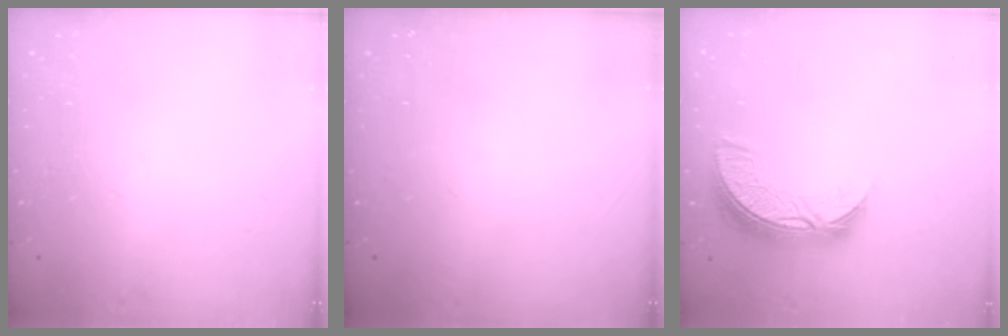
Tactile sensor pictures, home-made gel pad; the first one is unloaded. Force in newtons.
{"total": 0.0}
{"total": 9.3, "press": 9.3, "slide": 0.7}